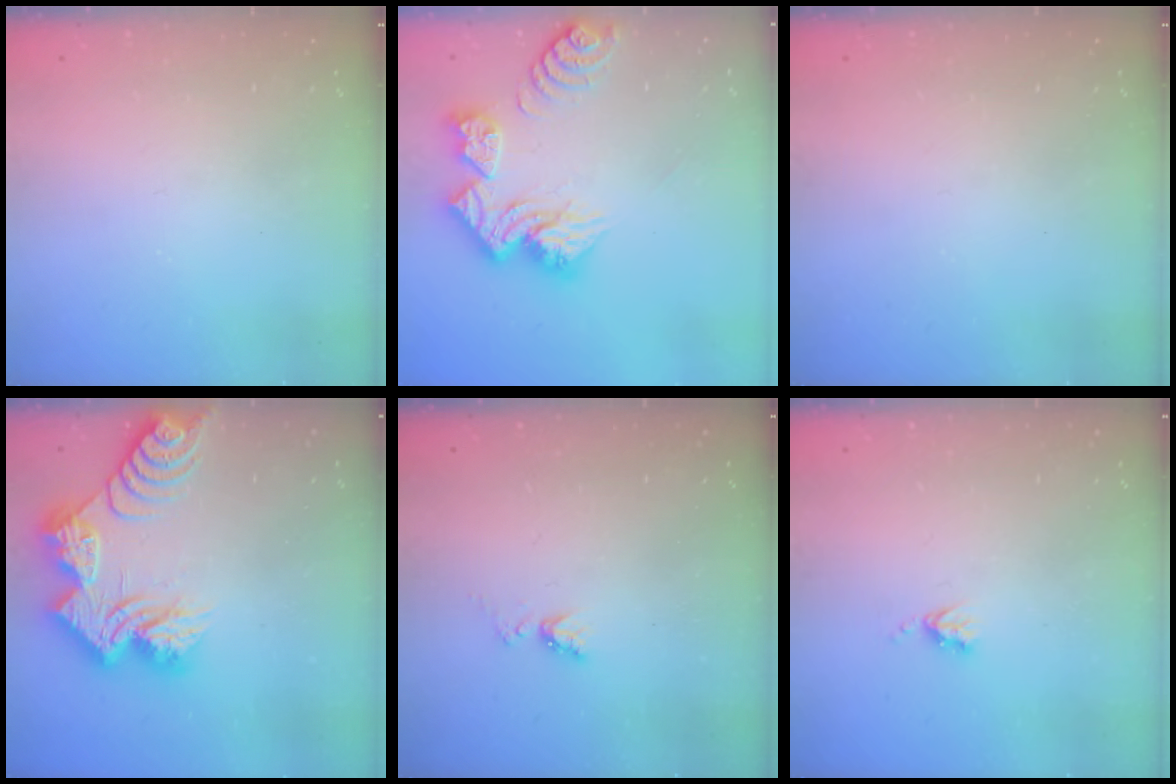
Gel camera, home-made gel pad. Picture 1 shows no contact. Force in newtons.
{"total": 15.7, "press": 15.6, "slide": 1.7}
{"total": 0.0}
{"total": 19.6, "press": 19.6, "slide": 1.4}
{"total": 4.4, "press": 4.4, "slide": 0.6}
{"total": 3.7, "press": 3.6, "slide": 0.5}